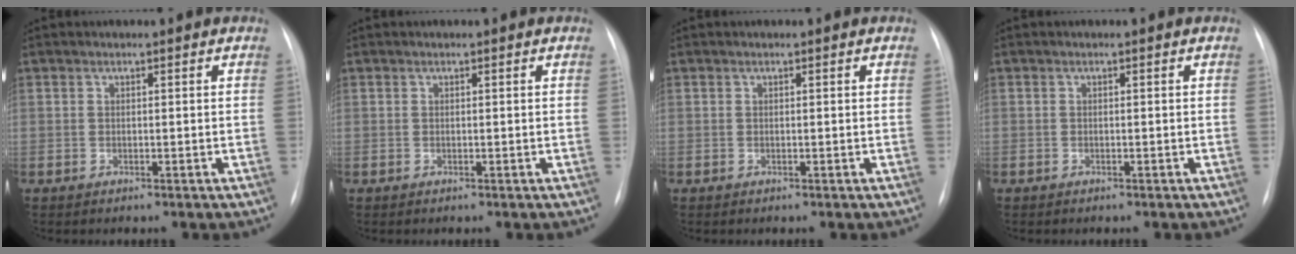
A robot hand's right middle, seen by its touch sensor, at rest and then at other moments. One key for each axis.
{"total": 0.0}
{"total": 0.0}
{"total": 0.0}